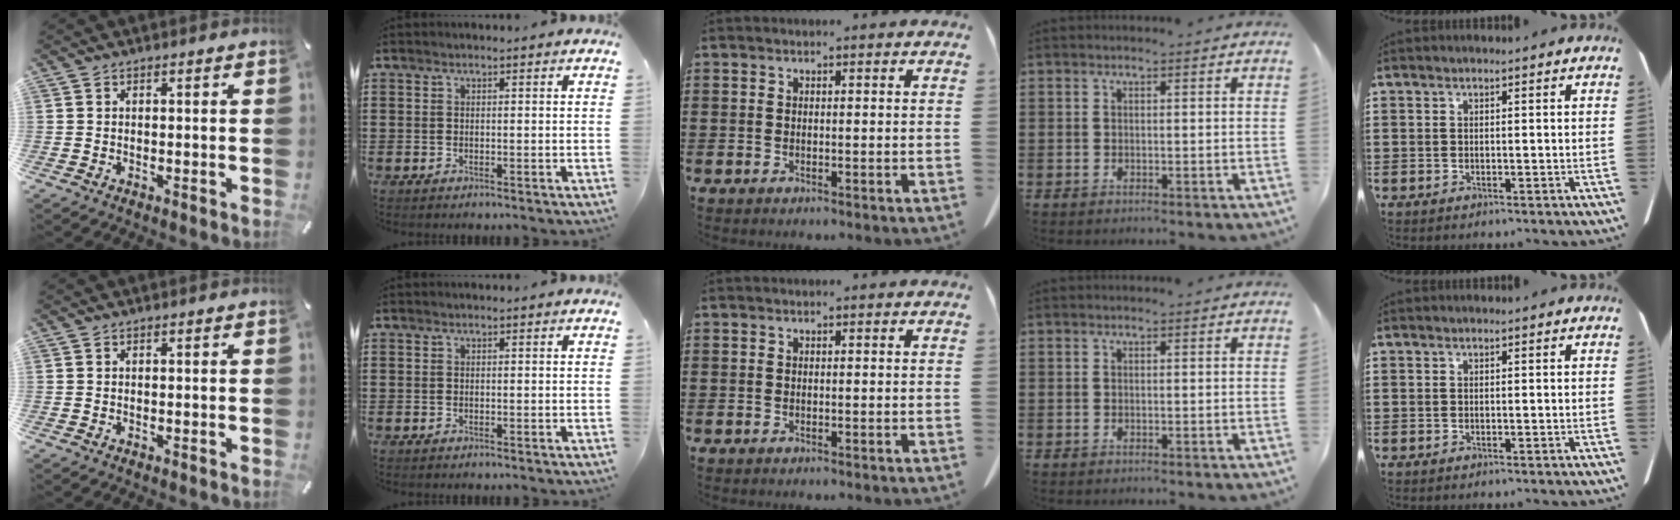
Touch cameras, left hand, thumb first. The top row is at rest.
{}